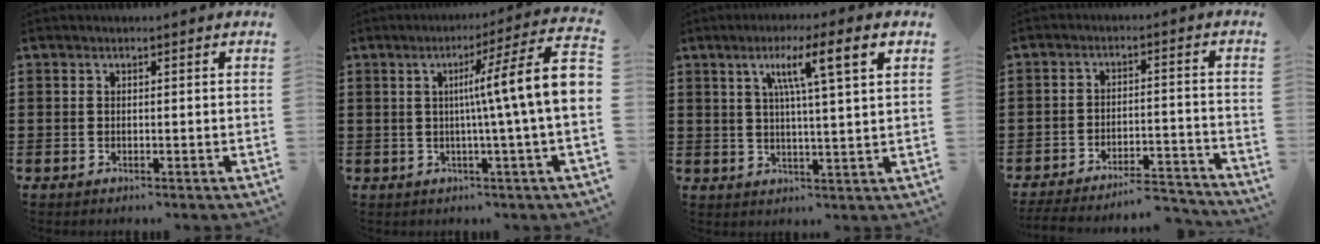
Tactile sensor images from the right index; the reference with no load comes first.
{"total": 10.0, "force": [1.0, -0.6, 10.0], "torque": [-0.167, -0.020, 0.007]}
{"total": 7.7, "force": [3.1, 0.1, 7.1], "torque": [-0.138, 0.001, 0.045]}
{"total": 5.7, "force": [-5.5, 0.5, 1.4], "torque": [-0.026, 0.006, -0.109]}